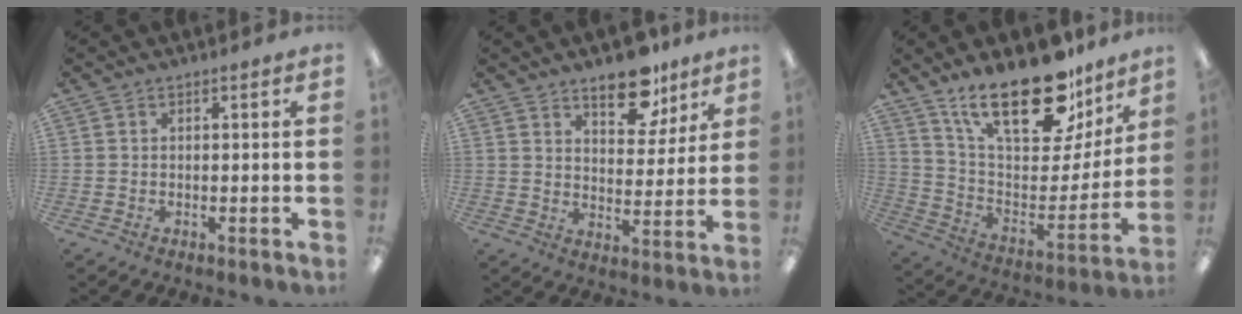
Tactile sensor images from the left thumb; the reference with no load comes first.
{"total": 11.8, "force": [8.6, 5.6, 5.9], "torque": [-0.060, -0.050, 0.147]}
{"total": 25.6, "force": [18.0, 10.4, 15.0], "torque": [-0.226, -0.120, 0.310]}